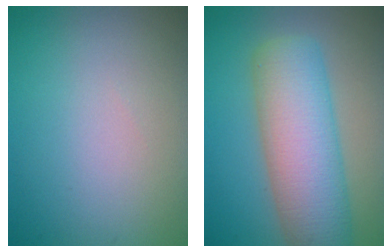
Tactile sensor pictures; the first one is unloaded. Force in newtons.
{"total": 9.2, "press": 9.2, "slide": 0.3}